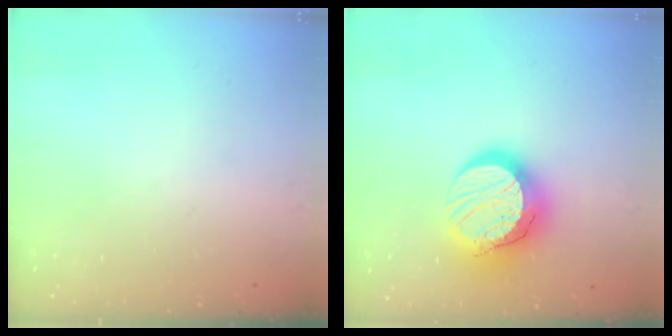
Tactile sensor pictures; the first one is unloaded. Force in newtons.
{"total": 16.3, "press": 16.2, "slide": 1.1}